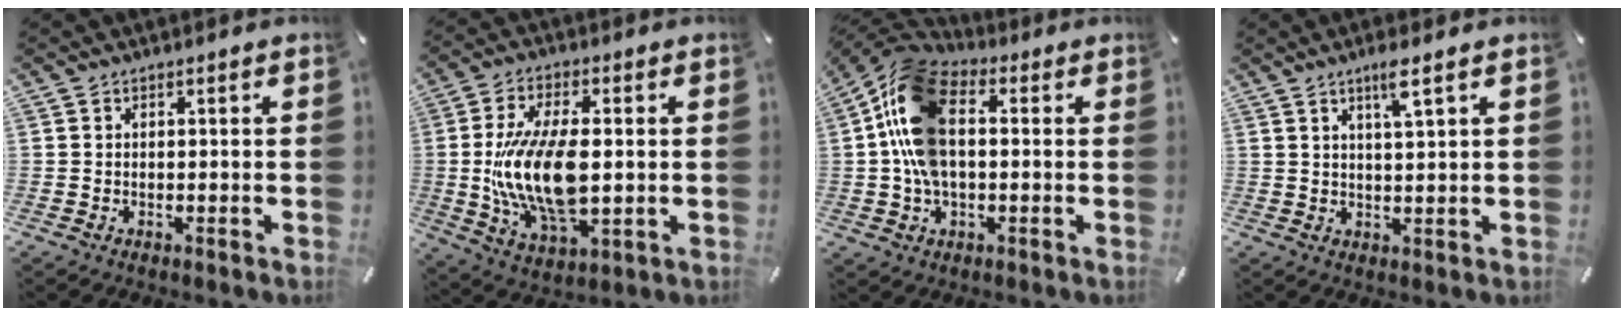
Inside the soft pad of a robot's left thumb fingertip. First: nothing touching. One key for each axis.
{"total": 17.1, "fx": -0.1, "fy": 8.5, "fz": 14.9, "tx": -0.323, "ty": -0.014, "tz": -0.004}
{"total": 15.9, "fx": 1.1, "fy": 10.2, "fz": 12.2, "tx": -0.271, "ty": 0.008, "tz": 0.021}
{"total": 4.8, "fx": 2.9, "fy": 0.3, "fz": 3.8, "tx": -0.073, "ty": -0.003, "tz": 0.046}